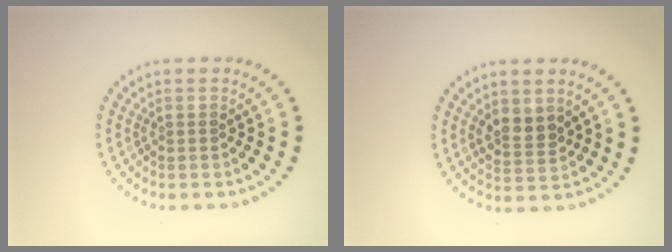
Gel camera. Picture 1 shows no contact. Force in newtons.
{"total": 2.5, "press": 2.3, "slide": 1.0}